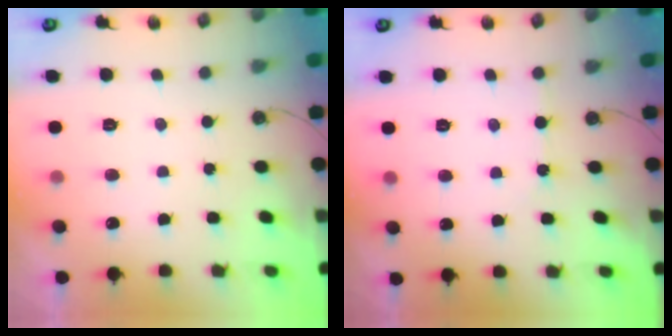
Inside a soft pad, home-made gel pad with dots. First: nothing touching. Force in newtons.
{"total": 2.6, "press": 2.6, "slide": 0.4}